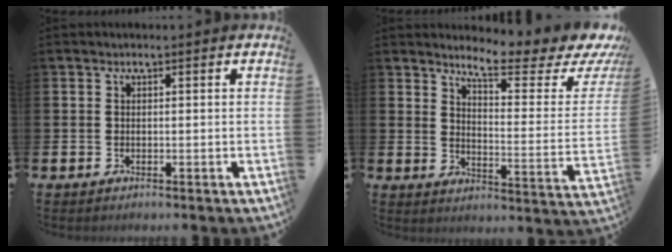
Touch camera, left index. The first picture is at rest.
{"total": 6.3, "force": [5.5, 0.7, 3.0], "torque": [-0.063, -0.048, 0.083]}